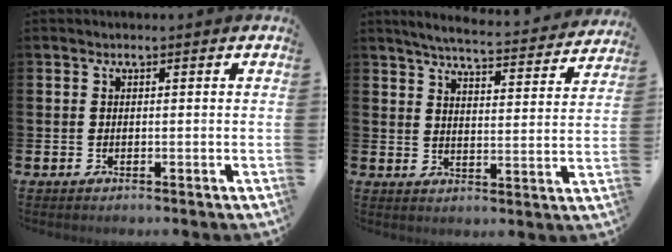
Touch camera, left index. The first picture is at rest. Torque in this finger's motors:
{"motor_torque": [0.90, -1.24, 0.24, 0.02]}